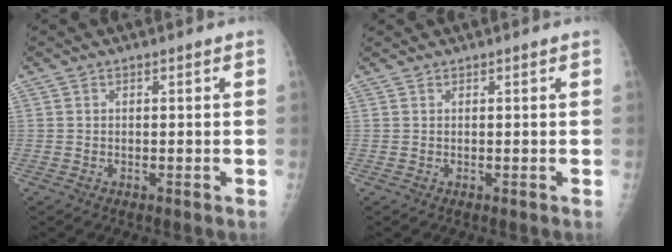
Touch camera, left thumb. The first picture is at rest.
{"total": 0.0}